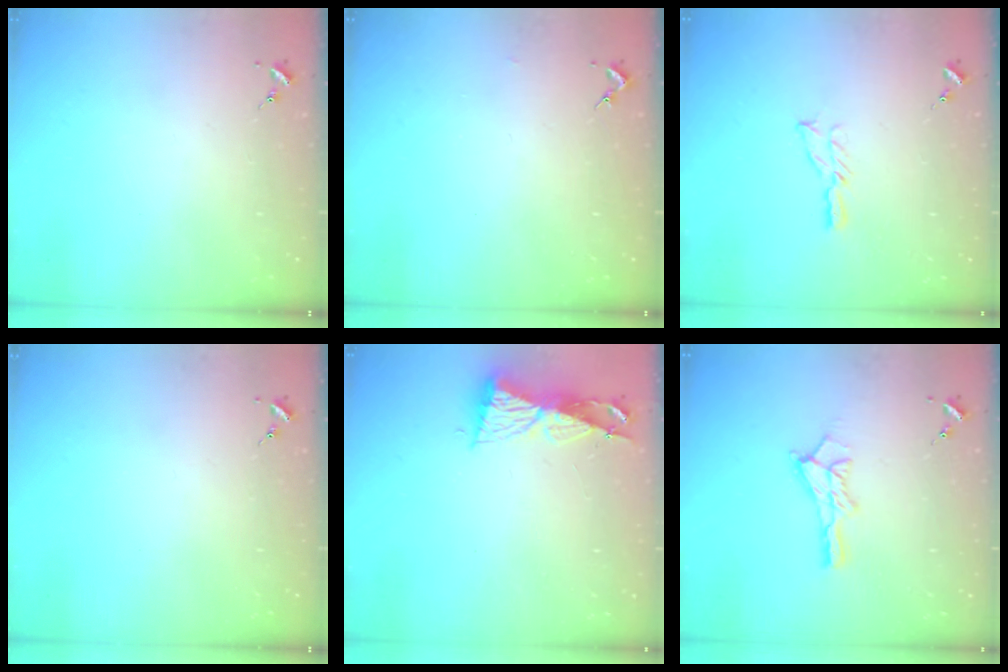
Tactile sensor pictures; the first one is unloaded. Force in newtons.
{"total": 1.3, "press": 1.3, "slide": 0.1}
{"total": 4.4, "press": 4.3, "slide": 0.4}
{"total": 0.0}
{"total": 8.4, "press": 8.4, "slide": 0.2}
{"total": 11.5, "press": 11.4, "slide": 1.0}